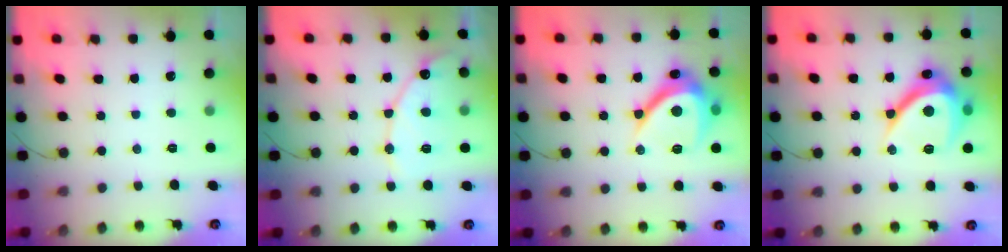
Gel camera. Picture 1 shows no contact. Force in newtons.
{"total": 12.5, "press": 12.5, "slide": 1.0}
{"total": 13.4, "press": 13.3, "slide": 1.0}
{"total": 14.7, "press": 14.7, "slide": 0.5}